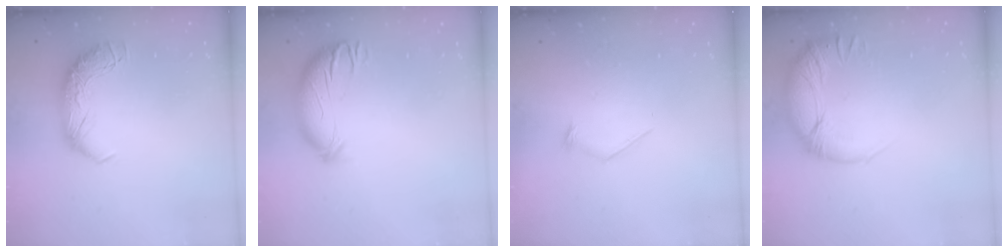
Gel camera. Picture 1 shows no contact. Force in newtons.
{"total": 3.8, "press": 3.1, "slide": 2.2}
{"total": 8.0, "press": 8.0, "slide": 0.5}
{"total": 3.3, "press": 2.0, "slide": 2.6}